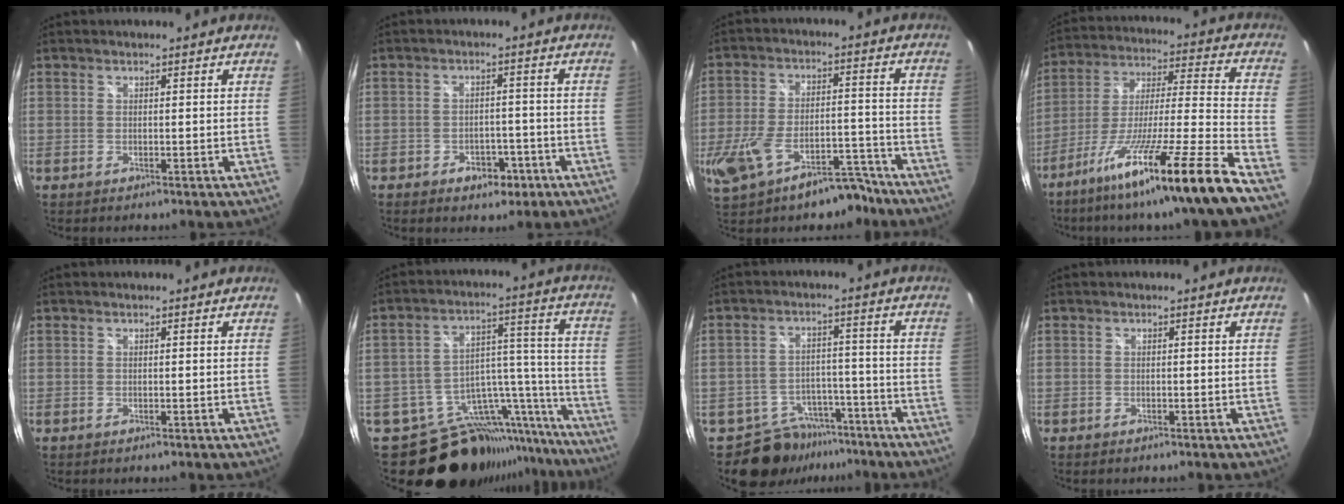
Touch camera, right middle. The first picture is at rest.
{"total": 5.4, "force": [-3.1, 3.6, 2.5], "torque": [-0.052, 0.006, -0.032]}
{"total": 14.2, "force": [-9.3, 6.7, 8.3], "torque": [-0.173, 0.000, -0.137]}
{"total": 22.7, "force": [-16.4, -2.9, 15.4], "torque": [-0.248, -0.059, -0.271]}
{"total": 0.0}
{"total": 24.0, "force": [-19.9, 10.8, 8.1], "torque": [-0.118, 0.059, -0.273]}
{"total": 9.4, "force": [-7.3, 5.9, 1.2], "torque": [-0.031, 0.023, -0.093]}
{"total": 0.6, "force": [-0.5, 0.3, 0.1], "torque": [-0.005, -0.003, -0.010]}